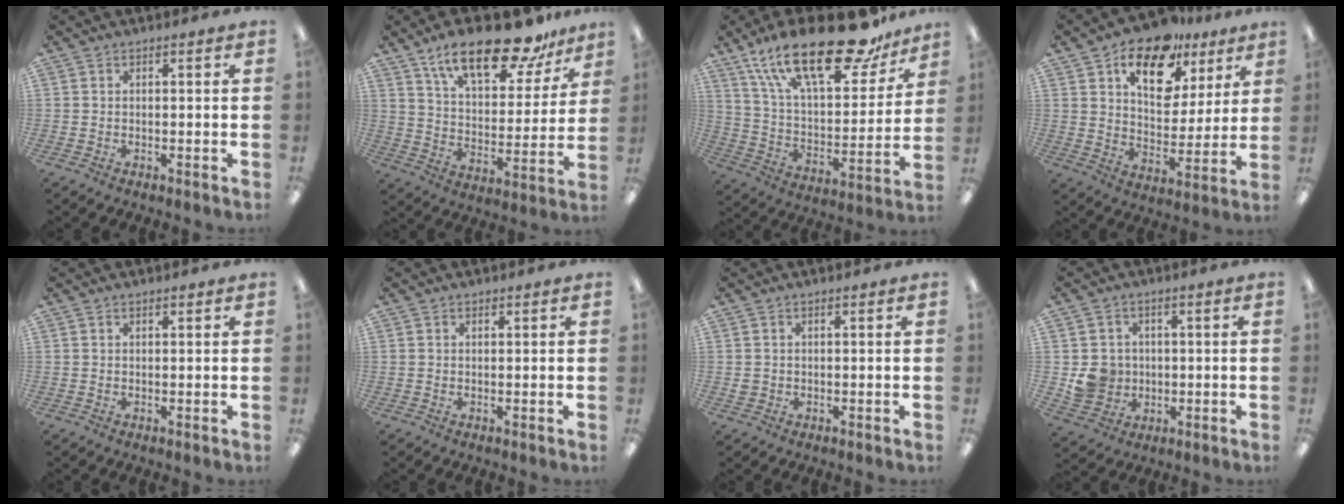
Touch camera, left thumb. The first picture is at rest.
{"total": 19.9, "force": [14.5, 6.9, 11.6], "torque": [-0.191, -0.083, 0.246]}
{"total": 27.6, "force": [18.5, 10.2, 17.8], "torque": [-0.291, -0.106, 0.312]}
{"total": 15.5, "force": [10.0, 8.6, 8.1], "torque": [-0.121, -0.050, 0.175]}
{"total": 1.1, "force": [0.8, 0.3, 0.7], "torque": [-0.016, 0.001, 0.014]}
{"total": 0.6, "force": [0.5, 0.3, 0.3], "torque": [-0.007, 0.002, 0.009]}
{"total": 1.4, "force": [0.5, 1.3, 0.4], "torque": [-0.010, 0.005, 0.007]}
{"total": 7.0, "force": [0.1, 6.9, 1.5], "torque": [-0.036, 0.011, 0.011]}